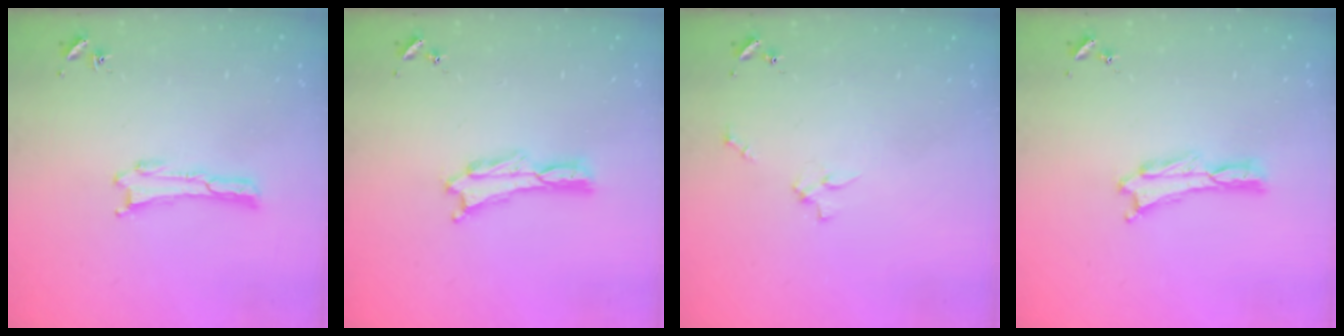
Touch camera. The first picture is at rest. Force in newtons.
{"total": 0.8, "press": 0.7, "slide": 0.2}
{"total": 2.3, "press": 2.2, "slide": 0.3}
{"total": 0.0}